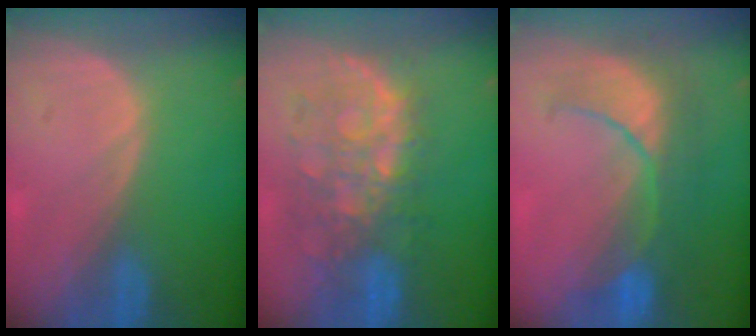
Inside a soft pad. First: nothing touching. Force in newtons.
{"total": 10.0, "press": 9.1, "slide": 4.0}
{"total": 8.1, "press": 8.1, "slide": 0.7}